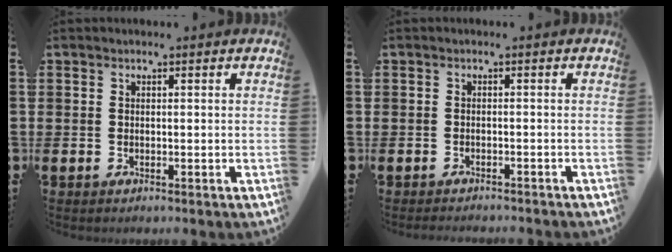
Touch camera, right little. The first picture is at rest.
{"total": 0.8, "force": [-0.8, -0.1, 0.0], "torque": [-0.002, 0.001, -0.016]}